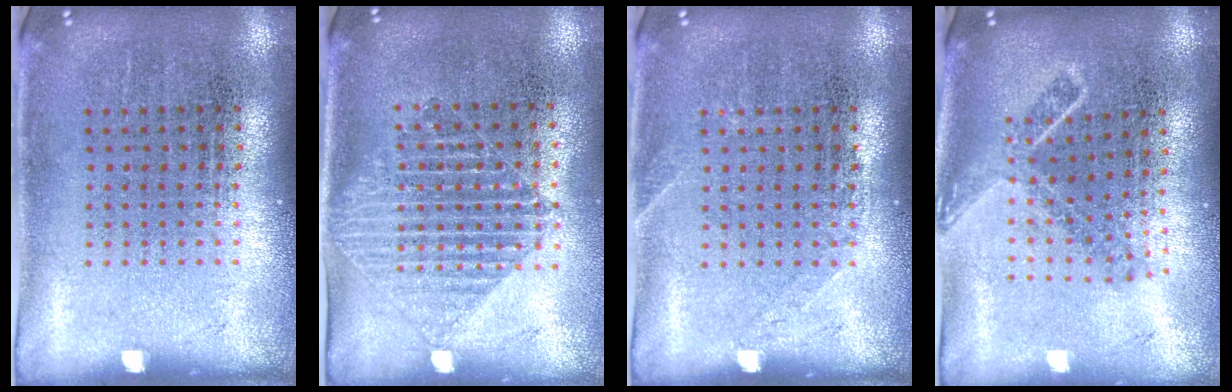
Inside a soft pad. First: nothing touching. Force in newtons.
{"total": 1.4, "press": 1.2, "slide": 0.6}
{"total": 0.9, "press": 0.9, "slide": 0.2}
{"total": 1.8, "press": 1.4, "slide": 1.2}